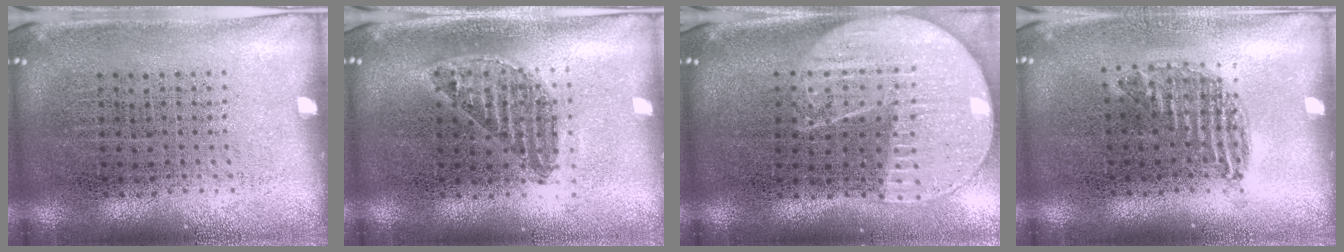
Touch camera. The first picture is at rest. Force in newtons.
{"total": 1.2, "press": 1.0, "slide": 0.5}
{"total": 2.2, "press": 1.9, "slide": 1.1}
{"total": 1.0, "press": 0.8, "slide": 0.5}